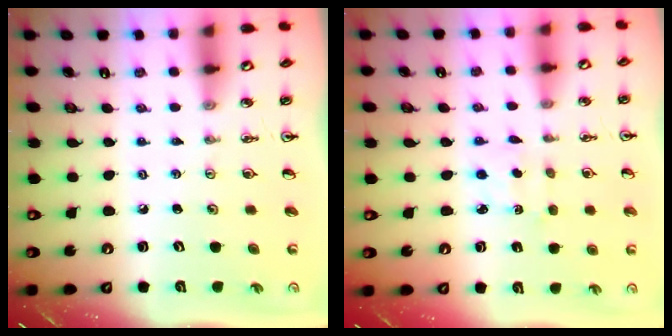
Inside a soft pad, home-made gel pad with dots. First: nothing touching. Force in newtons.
{"total": 2.5, "press": 2.4, "slide": 0.6}